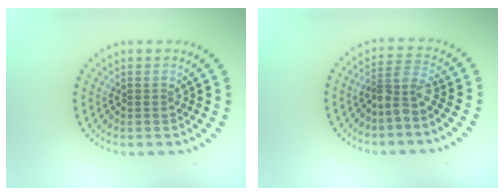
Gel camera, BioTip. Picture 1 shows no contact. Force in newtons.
{"total": 2.7, "press": 1.9, "slide": 1.9}